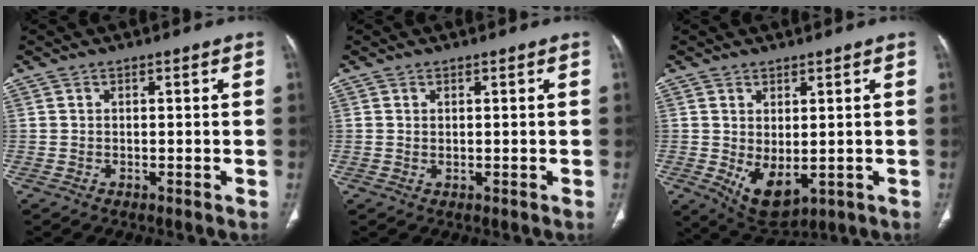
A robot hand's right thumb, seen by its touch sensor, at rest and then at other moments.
{"total": 0.5, "force": [0.2, 0.3, 0.4], "torque": [-0.009, 0.000, 0.005]}
{"total": 7.4, "force": [-0.9, 4.1, 6.1], "torque": [-0.089, -0.013, 0.008]}